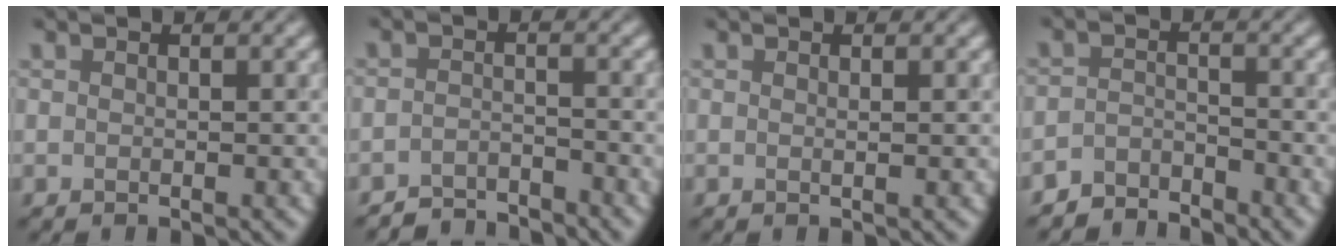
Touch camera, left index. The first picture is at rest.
{"total": 3.0, "force": [-3.0, 0.3, -0.1], "torque": [0.005, 0.007, -0.055]}
{"total": 0.5, "force": [0.1, 0.2, 0.5], "torque": [-0.005, 0.004, -0.002]}
{"total": 3.0, "force": [-3.0, 0.6, -0.1], "torque": [0.004, 0.007, -0.062]}